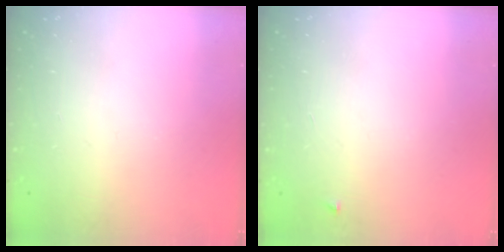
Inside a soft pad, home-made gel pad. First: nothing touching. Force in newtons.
{"total": 2.3, "press": 2.3, "slide": 0.3}